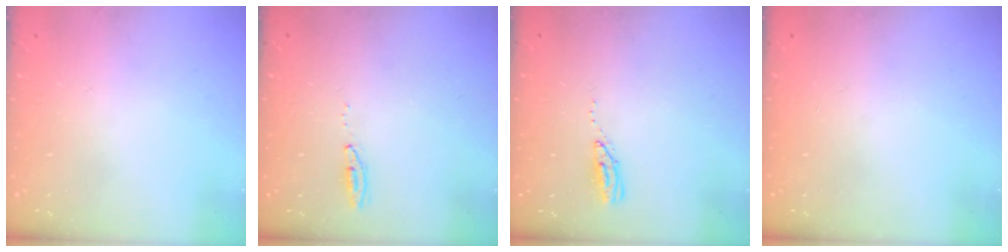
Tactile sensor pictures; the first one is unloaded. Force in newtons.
{"total": 11.2, "press": 5.8, "slide": 9.6}
{"total": 3.6, "press": 3.5, "slide": 0.3}
{"total": 0.0}